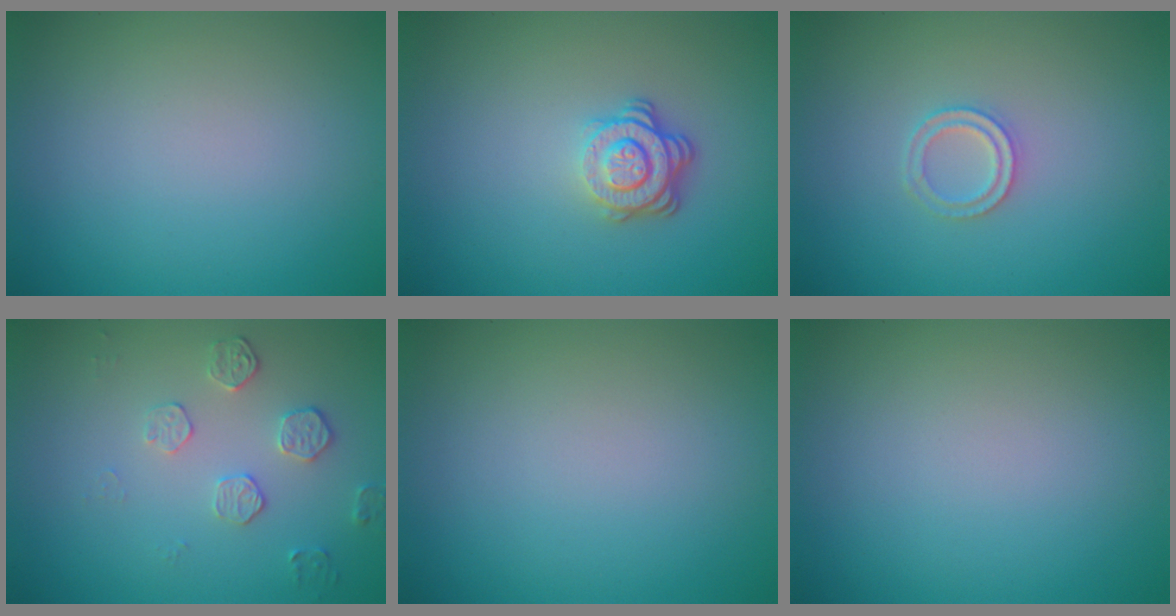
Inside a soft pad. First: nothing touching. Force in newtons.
{"total": 3.2, "press": 2.4, "slide": 2.1}
{"total": 1.7, "press": 1.6, "slide": 0.4}
{"total": 1.9, "press": 1.3, "slide": 1.3}
{"total": 0.0}
{"total": 0.0}